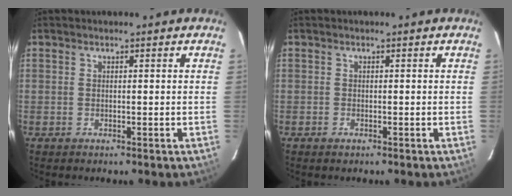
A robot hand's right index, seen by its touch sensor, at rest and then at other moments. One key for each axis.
{"total": 0.7, "fx": -0.5, "fy": 0.4, "fz": 0.3, "tx": -0.004, "ty": 0.000, "tz": -0.010}